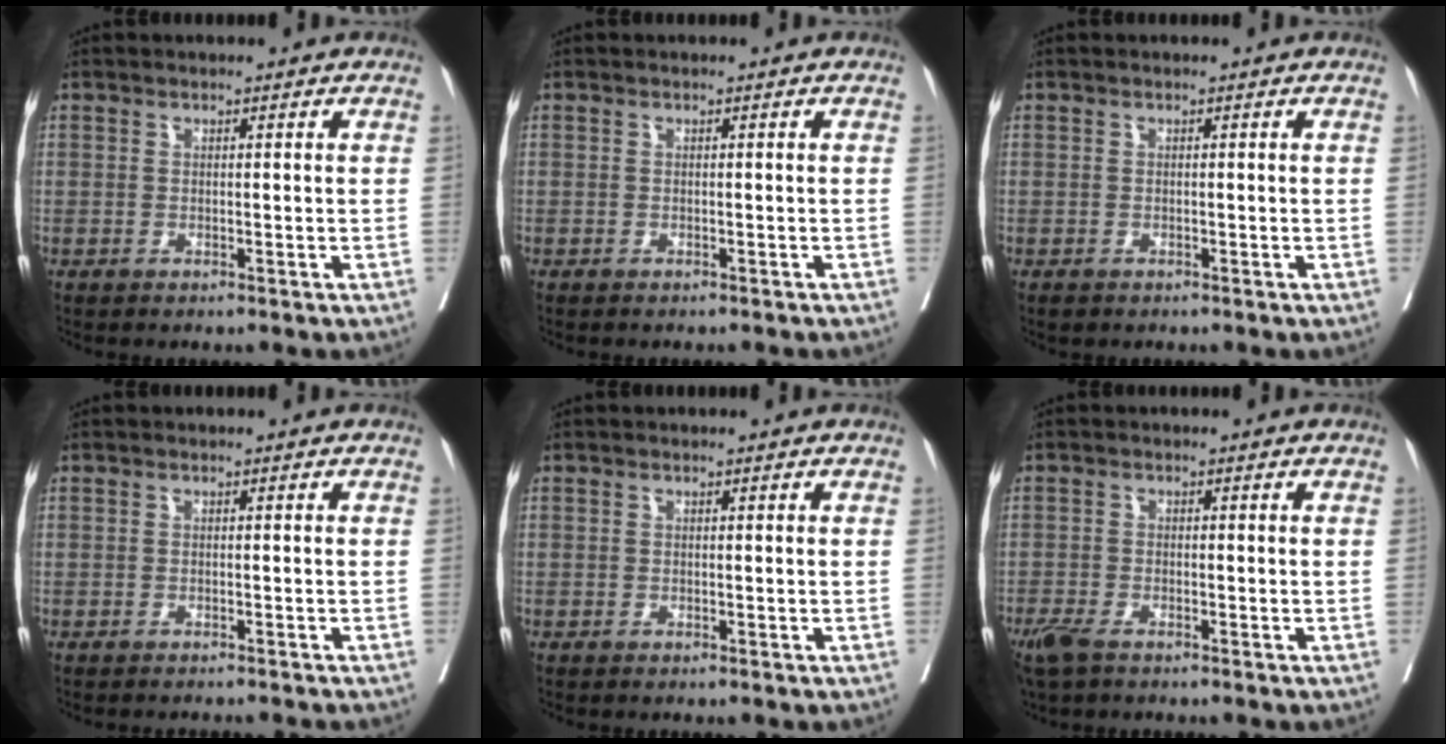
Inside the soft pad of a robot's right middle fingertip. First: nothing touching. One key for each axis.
{"total": 1.7, "fx": -1.6, "fy": 0.2, "fz": 0.6, "tx": -0.009, "ty": 0.000, "tz": -0.020}
{"total": 0.7, "fx": -0.5, "fy": 0.4, "fz": 0.2, "tx": -0.007, "ty": 0.000, "tz": -0.005}
{"total": 5.1, "fx": -4.9, "fy": 0.1, "fz": 1.5, "tx": -0.014, "ty": -0.012, "tz": -0.057}
{"total": 0.0}
{"total": 4.4, "fx": -3.1, "fy": 1.5, "fz": 2.6, "tx": -0.057, "ty": -0.011, "tz": -0.057}